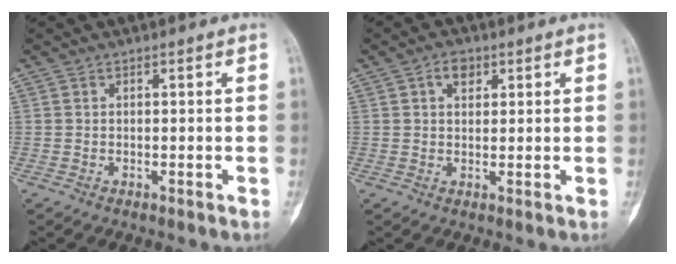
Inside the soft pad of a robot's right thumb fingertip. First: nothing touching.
{"total": 3.4, "force": [1.5, 2.3, 2.0], "torque": [-0.019, -0.001, 0.022]}